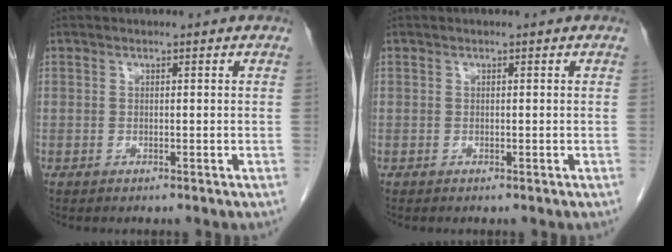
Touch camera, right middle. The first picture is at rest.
{"total": 0.0}